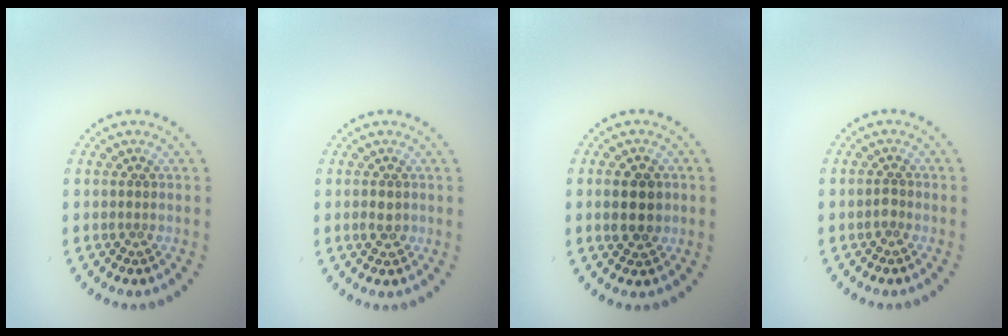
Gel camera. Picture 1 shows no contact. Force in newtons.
{"total": 1.3, "press": 1.2, "slide": 0.2}
{"total": 3.2, "press": 3.2, "slide": 0.1}
{"total": 0.9, "press": 0.7, "slide": 0.5}